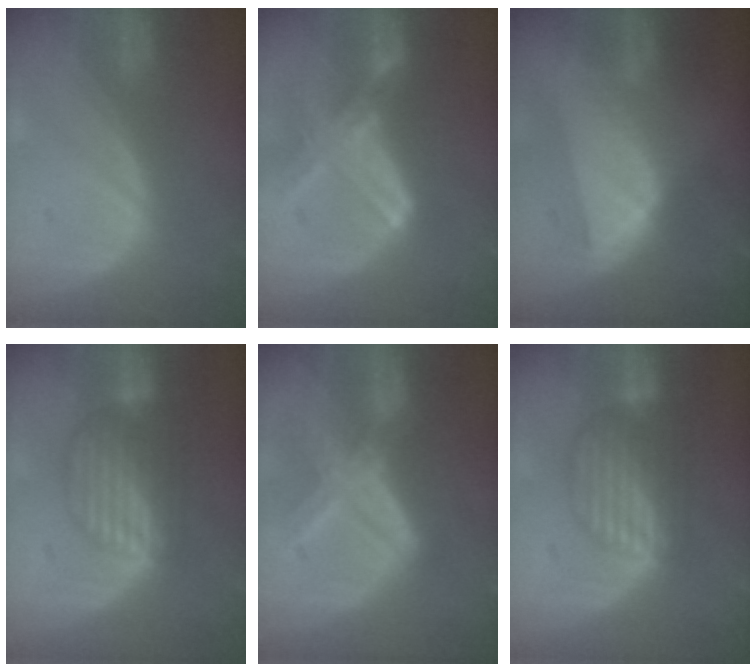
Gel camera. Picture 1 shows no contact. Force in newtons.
{"total": 8.1, "press": 7.1, "slide": 3.9}
{"total": 7.5, "press": 6.9, "slide": 2.7}
{"total": 6.7, "press": 6.7, "slide": 0.5}
{"total": 8.2, "press": 7.1, "slide": 4.1}
{"total": 6.7, "press": 6.7, "slide": 0.5}